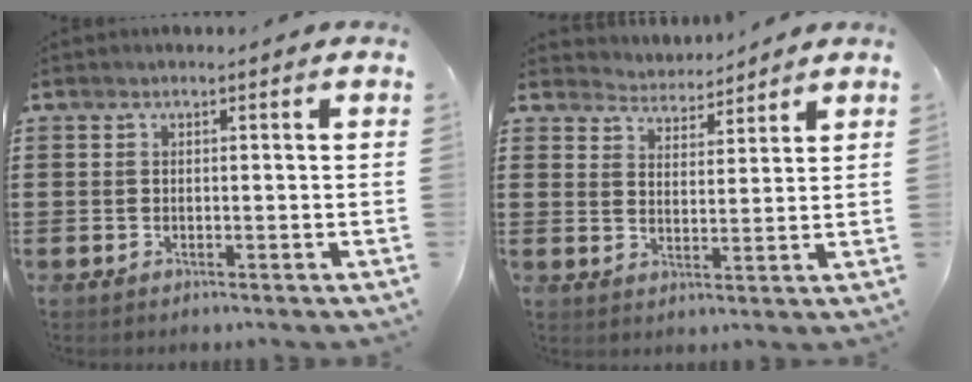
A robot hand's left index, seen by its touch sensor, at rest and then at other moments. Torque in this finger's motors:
{"motor_torque": [0.06, 0.02, -0.01, -0.04]}